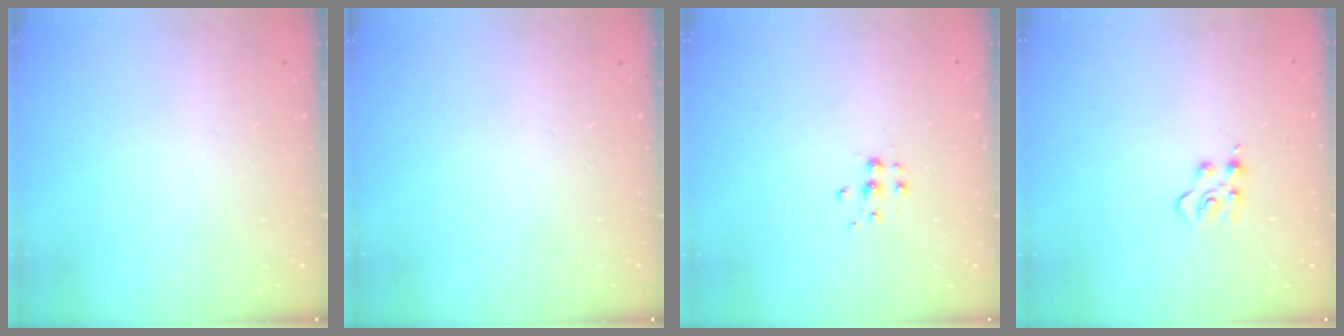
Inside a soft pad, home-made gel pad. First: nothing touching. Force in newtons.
{"total": 0.0}
{"total": 5.3, "press": 5.3, "slide": 0.5}
{"total": 3.6, "press": 3.5, "slide": 0.4}